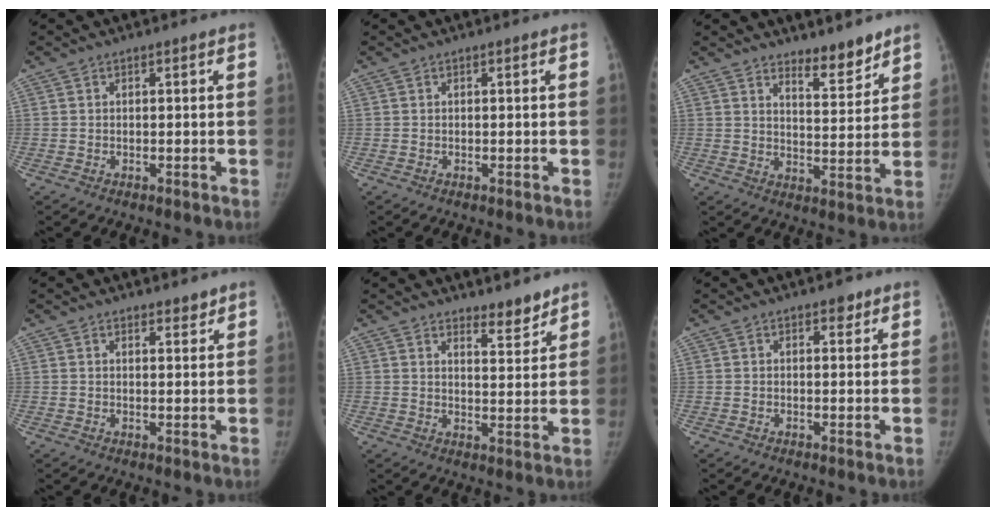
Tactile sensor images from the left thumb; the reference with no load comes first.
{"total": 0.0}
{"total": 6.6, "force": [5.6, 1.9, 3.1], "torque": [-0.027, -0.052, 0.090]}
{"total": 2.0, "force": [1.8, 0.8, 0.5], "torque": [0.006, -0.014, 0.024]}
{"total": 4.7, "force": [4.2, 1.4, 1.7], "torque": [-0.009, -0.038, 0.065]}
{"total": 1.7, "force": [1.1, 1.0, 0.8], "torque": [0.002, -0.005, 0.011]}